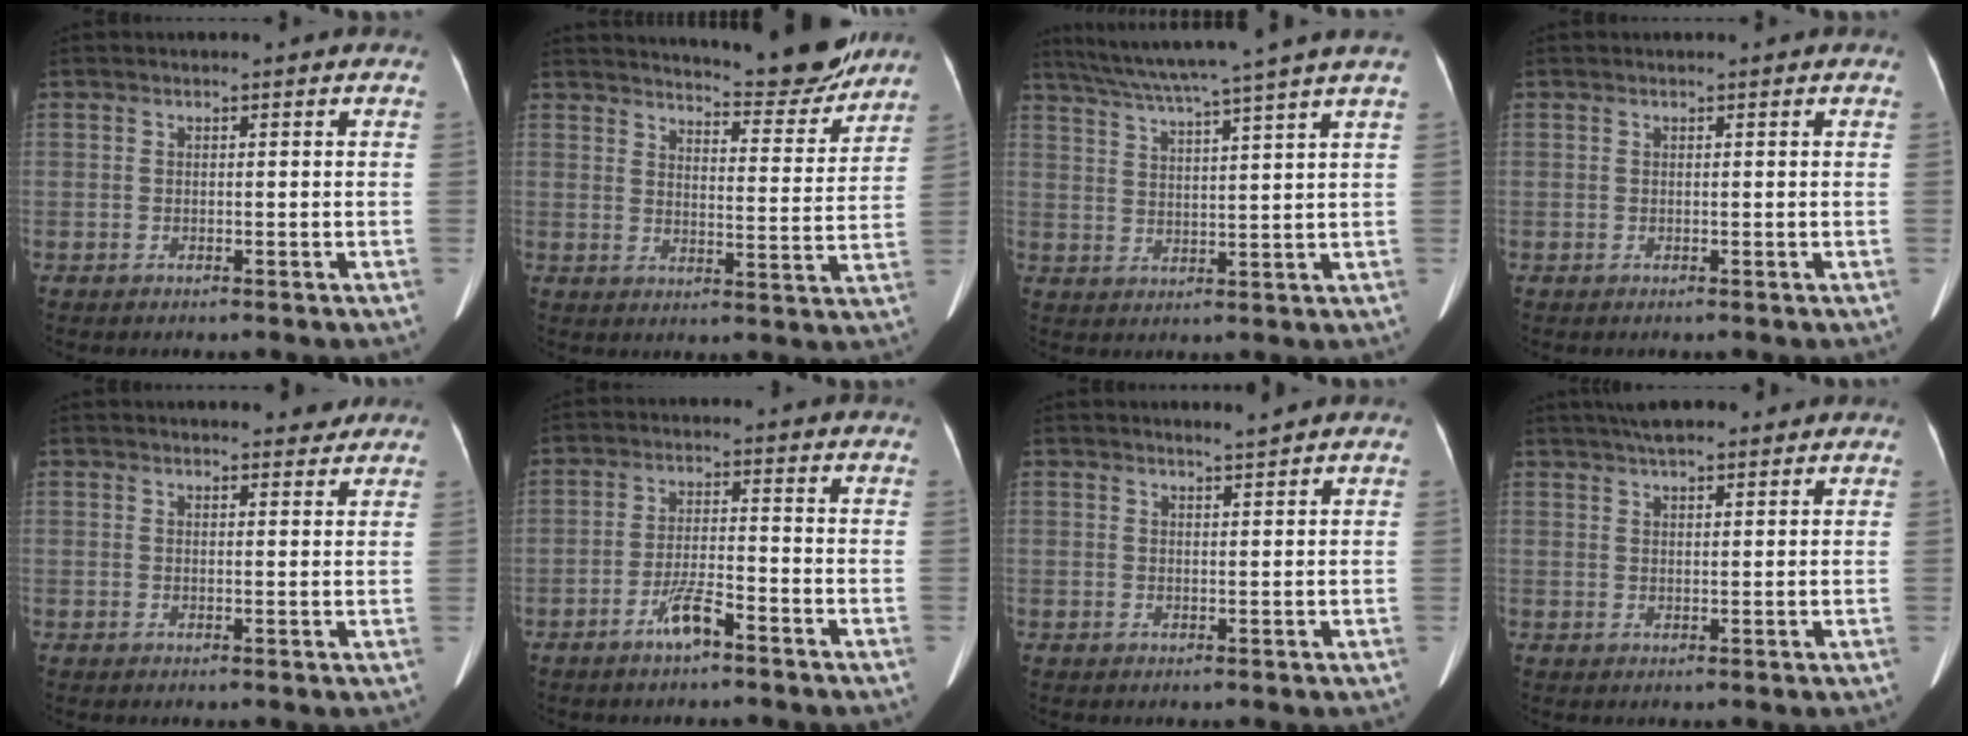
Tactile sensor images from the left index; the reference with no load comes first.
{"total": 13.3, "force": [12.3, 1.4, 4.7], "torque": [-0.065, -0.026, 0.156]}
{"total": 14.7, "force": [12.2, -2.3, 7.9], "torque": [-0.136, 0.001, 0.173]}
{"total": 0.6, "force": [0.6, 0.0, 0.1], "torque": [-0.003, 0.003, 0.006]}
{"total": 4.7, "force": [4.2, 1.2, 1.7], "torque": [-0.020, 0.001, 0.045]}
{"total": 4.8, "force": [-3.4, 0.6, 3.3], "torque": [-0.072, -0.006, -0.064]}
{"total": 1.2, "force": [1.0, -0.5, 0.2], "torque": [-0.014, -0.010, 0.020]}
{"total": 6.1, "force": [4.9, 1.4, 3.4], "torque": [-0.052, 0.025, 0.080]}